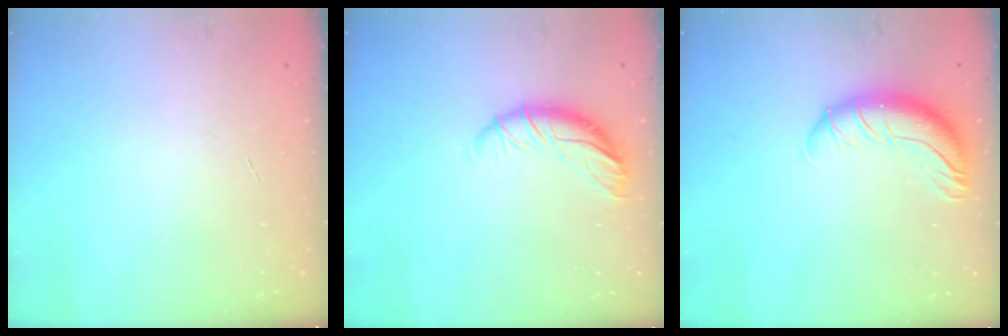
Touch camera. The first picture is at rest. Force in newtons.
{"total": 9.9, "press": 9.9, "slide": 0.8}
{"total": 11.6, "press": 11.2, "slide": 3.0}